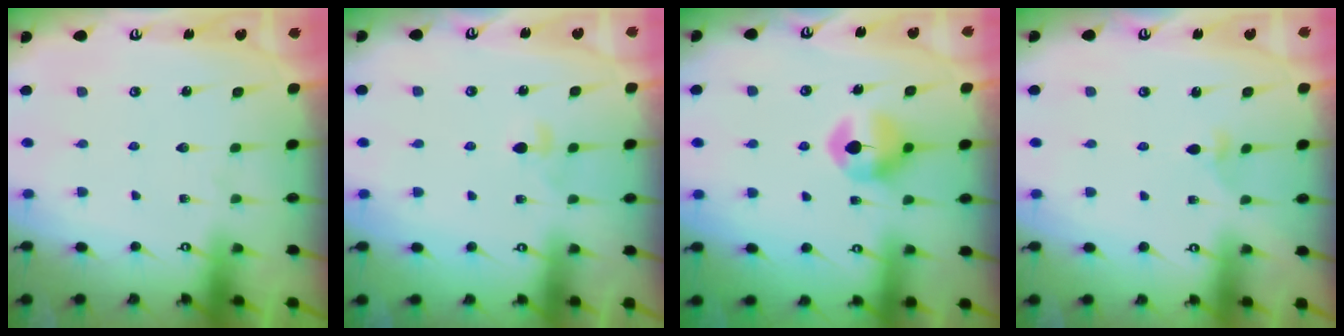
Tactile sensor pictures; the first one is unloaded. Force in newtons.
{"total": 3.3, "press": 3.2, "slide": 0.9}
{"total": 8.2, "press": 8.1, "slide": 0.4}
{"total": 2.3, "press": 2.3, "slide": 0.5}